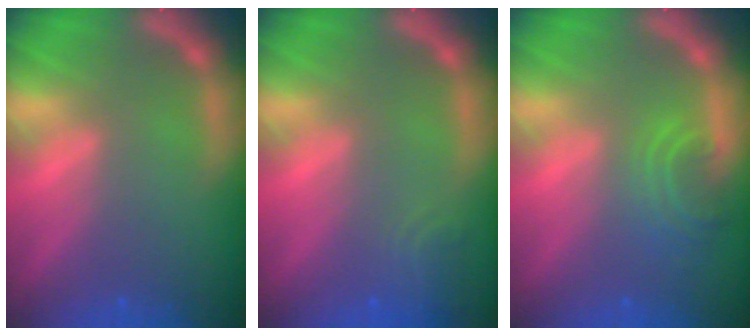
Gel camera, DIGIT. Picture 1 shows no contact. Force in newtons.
{"total": 2.4}
{"total": 3.5}